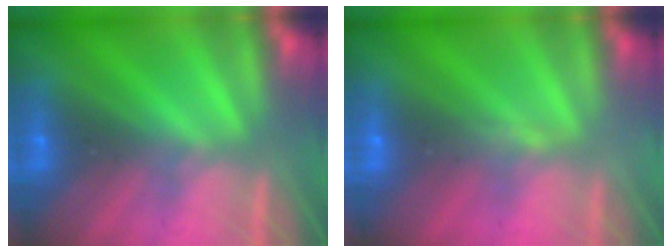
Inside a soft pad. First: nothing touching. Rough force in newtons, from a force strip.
{"total": 2.9}